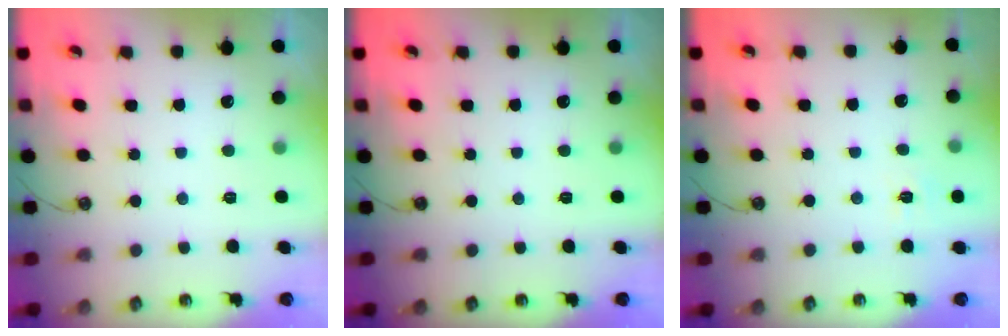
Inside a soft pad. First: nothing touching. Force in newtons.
{"total": 0.0}
{"total": 5.0, "press": 5.0, "slide": 0.6}